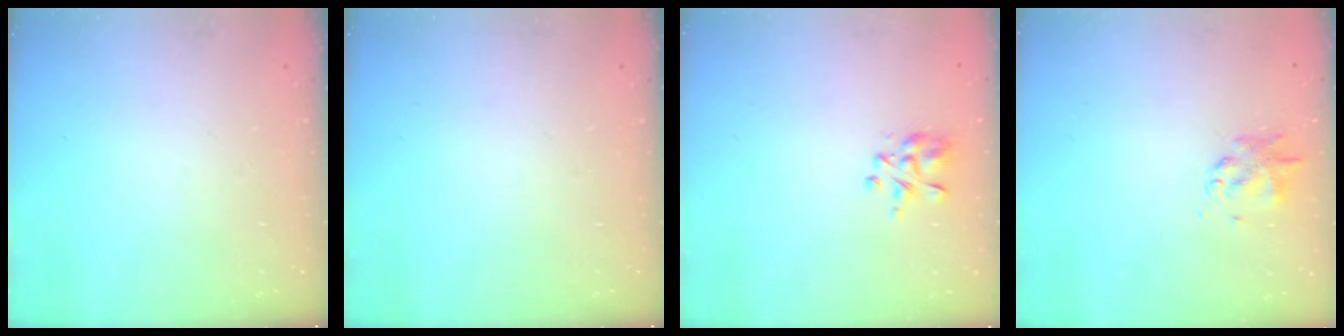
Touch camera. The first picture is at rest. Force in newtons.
{"total": 0.0}
{"total": 3.4, "press": 3.3, "slide": 0.6}
{"total": 1.8, "press": 1.7, "slide": 0.4}